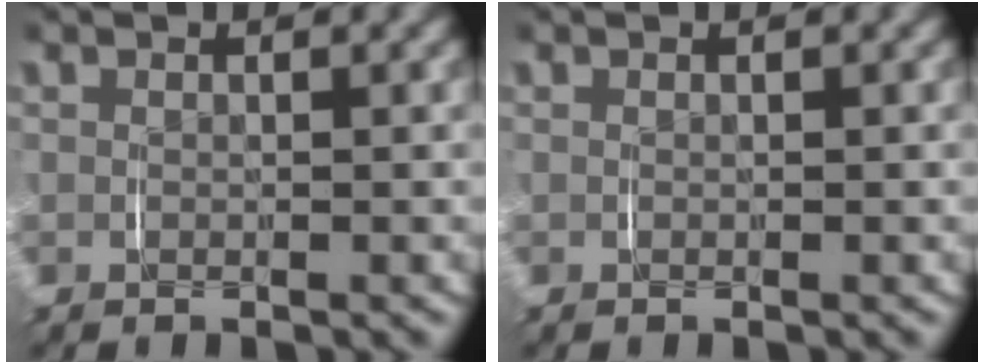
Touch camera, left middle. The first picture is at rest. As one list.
[{"total": 0.0}]